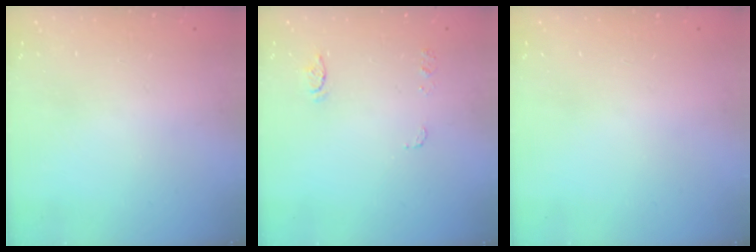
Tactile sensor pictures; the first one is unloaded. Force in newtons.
{"total": 6.9, "press": 6.9, "slide": 0.5}
{"total": 0.0}